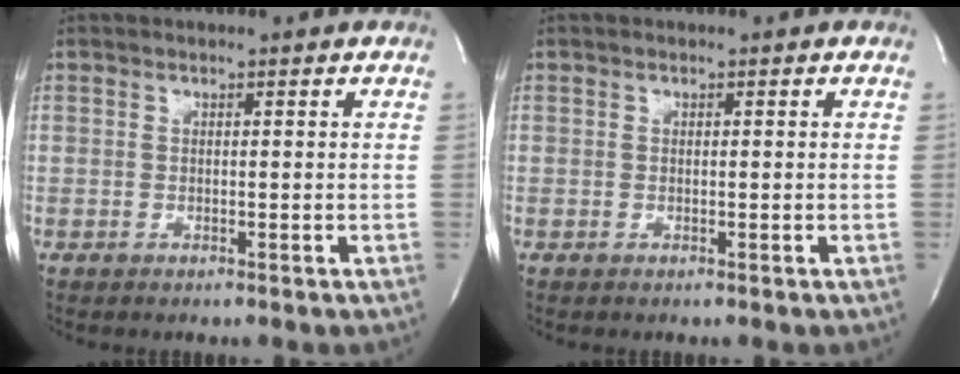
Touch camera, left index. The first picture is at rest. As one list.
[{"total": 0.0}]